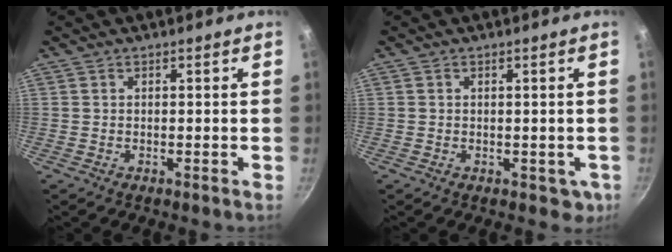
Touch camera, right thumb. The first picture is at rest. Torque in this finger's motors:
{"motor_torque": [-0.15, 0.21, -0.24, 0.08, 0.00]}